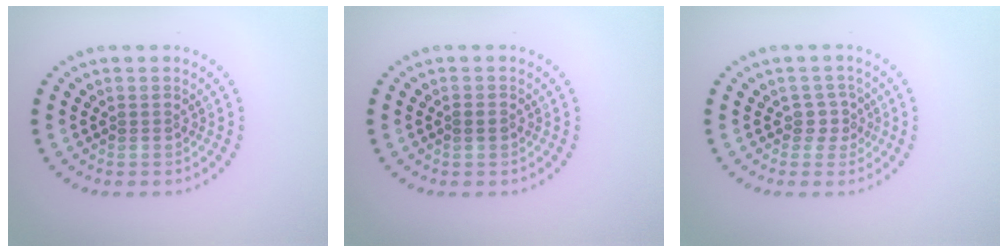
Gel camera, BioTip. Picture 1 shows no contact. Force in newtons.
{"total": 0.8, "press": 0.8, "slide": 0.2}
{"total": 1.7, "press": 1.3, "slide": 1.1}